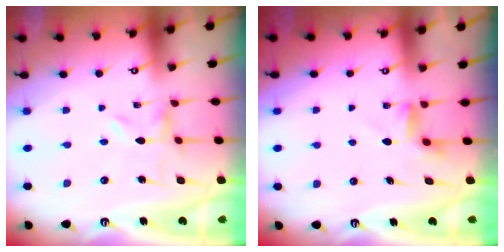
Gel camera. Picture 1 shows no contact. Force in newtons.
{"total": 4.1, "press": 4.0, "slide": 0.5}